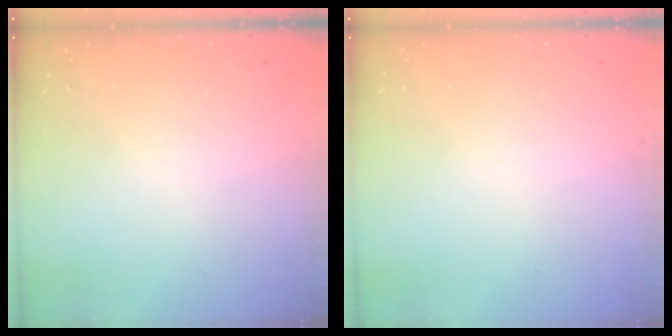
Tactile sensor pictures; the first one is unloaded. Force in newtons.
{"total": 0.0}